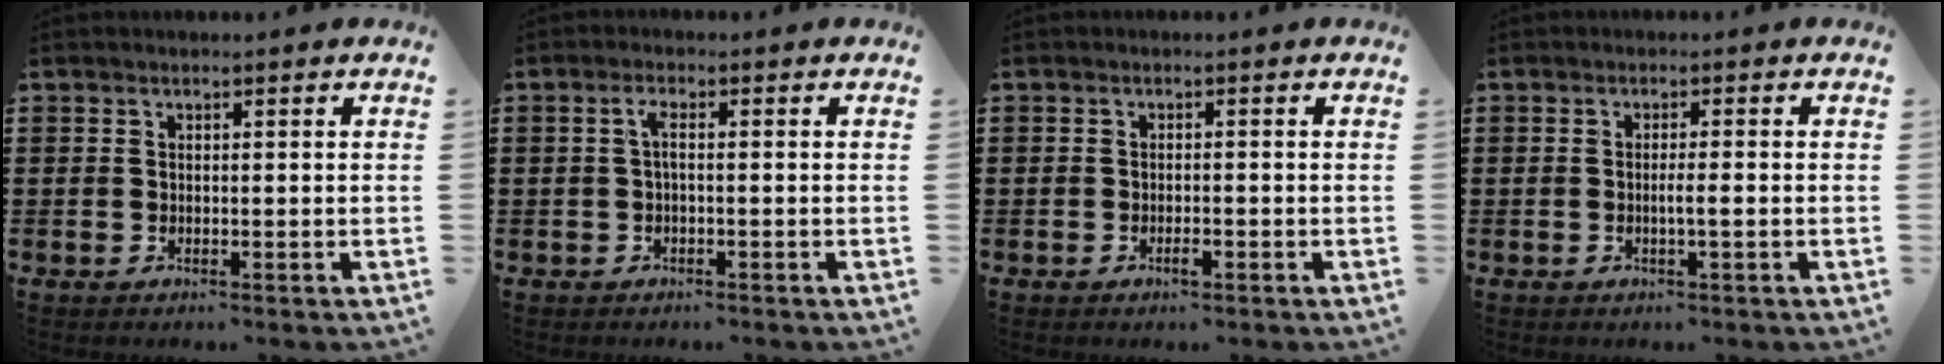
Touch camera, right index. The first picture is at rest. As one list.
[{"total": 1.7, "force": [-0.3, 0.3, 1.7], "torque": [-0.035, 0.002, -0.006]}, {"total": 1.5, "force": [-0.8, 0.4, 1.2], "torque": [-0.025, -0.003, -0.014]}, {"total": 1.9, "force": [-0.5, -0.1, 1.9], "torque": [-0.032, -0.004, -0.010]}]